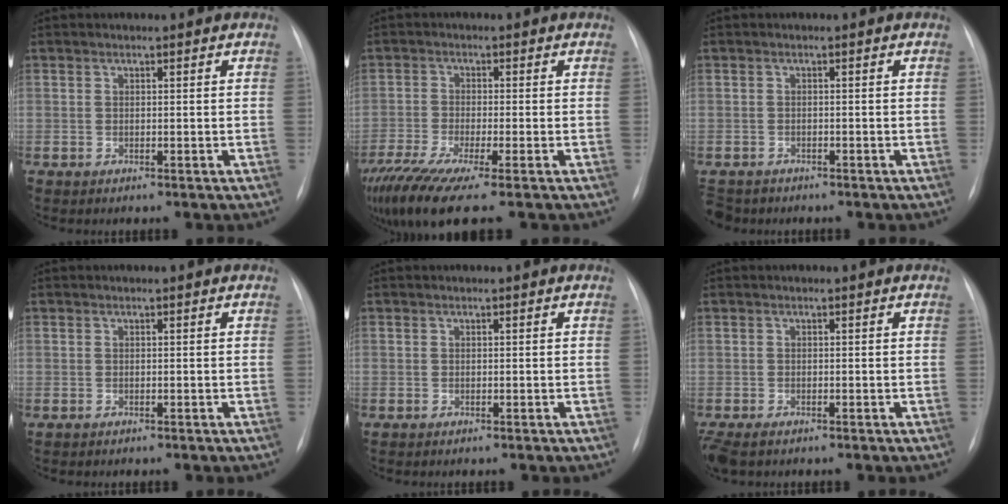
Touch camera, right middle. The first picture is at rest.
{"total": 10.3, "force": [-7.6, 0.4, 6.9], "torque": [-0.118, -0.026, -0.131]}
{"total": 4.4, "force": [-3.6, 2.5, 0.7], "torque": [-0.011, -0.001, -0.060]}
{"total": 0.0}
{"total": 0.0}
{"total": 3.5, "force": [-2.4, 1.4, 2.1], "torque": [-0.047, -0.011, -0.039]}